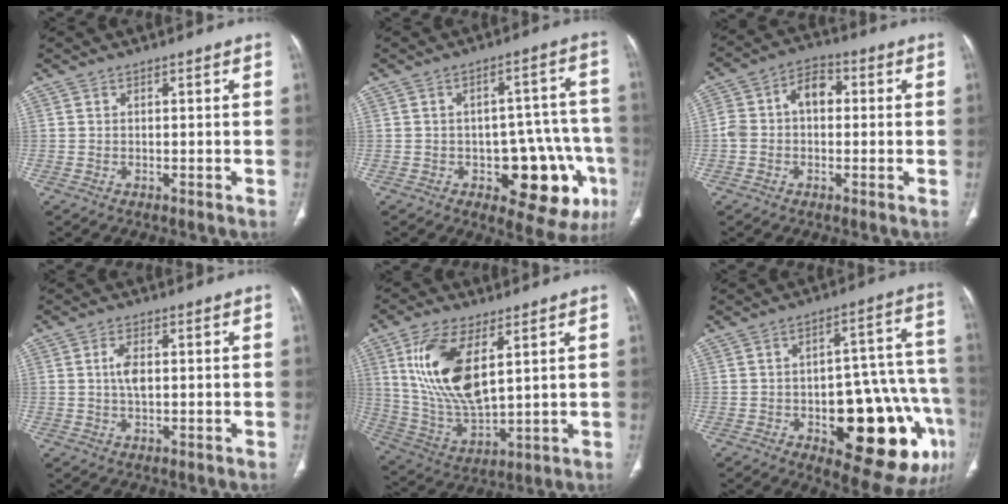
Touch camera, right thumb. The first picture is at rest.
{"total": 15.6, "force": [-5.5, 7.6, 12.4], "torque": [-0.120, 0.034, -0.056]}
{"total": 8.6, "force": [0.3, 6.0, 6.1], "torque": [-0.104, 0.033, -0.003]}
{"total": 3.7, "force": [0.4, 1.8, 3.2], "torque": [-0.064, 0.002, 0.008]}
{"total": 16.9, "force": [5.6, 7.6, 14.0], "torque": [-0.277, -0.025, 0.120]}
{"total": 24.3, "force": [-8.3, 10.4, 20.3], "torque": [-0.206, 0.043, -0.089]}